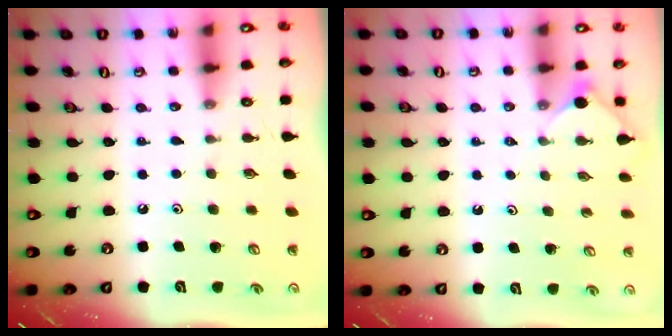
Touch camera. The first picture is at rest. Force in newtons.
{"total": 2.9, "press": 2.8, "slide": 0.5}